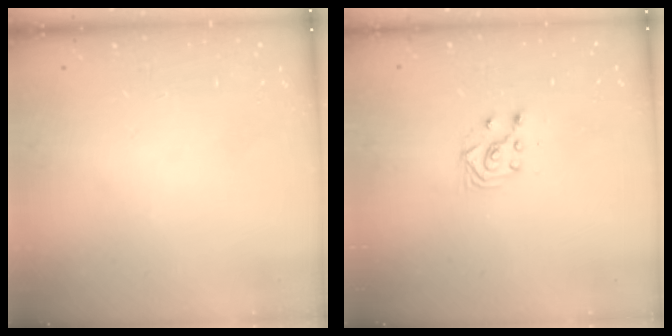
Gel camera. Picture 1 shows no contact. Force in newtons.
{"total": 5.7, "press": 5.6, "slide": 0.9}